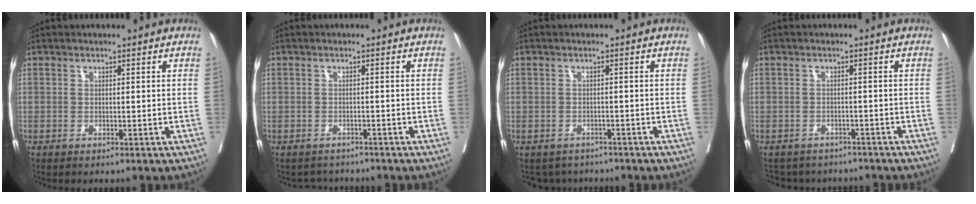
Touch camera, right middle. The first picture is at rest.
{"total": 2.7, "force": [-2.5, 0.8, -0.6], "torque": [0.009, -0.002, -0.040]}
{"total": 4.0, "force": [-3.6, 1.8, -0.3], "torque": [0.010, 0.003, -0.049]}
{"total": 7.4, "force": [-6.9, 2.7, 0.5], "torque": [-0.006, 0.011, -0.083]}